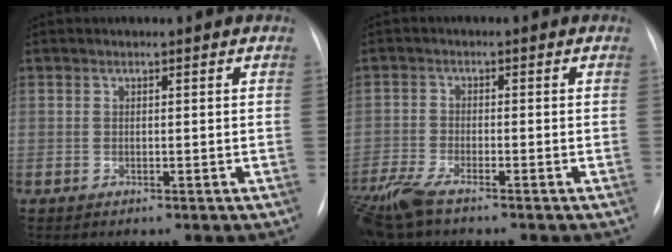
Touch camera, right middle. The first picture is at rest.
{"total": 6.4, "force": [-5.1, 1.1, 3.7], "torque": [-0.085, -0.018, -0.100]}